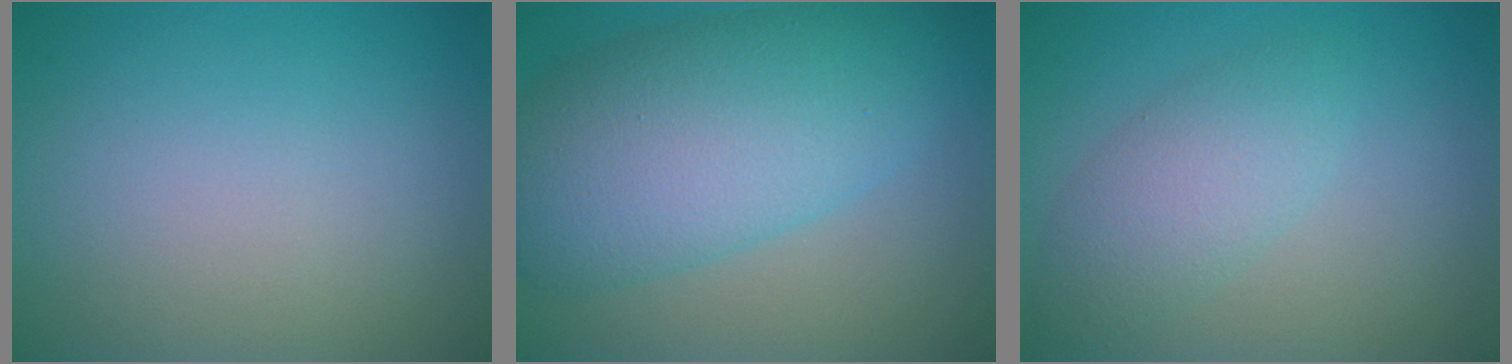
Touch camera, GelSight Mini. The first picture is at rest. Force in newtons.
{"total": 10.0, "press": 10.0, "slide": 0.2}
{"total": 3.5, "press": 3.5, "slide": 0.1}